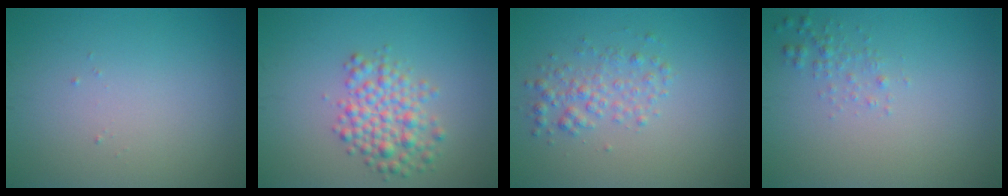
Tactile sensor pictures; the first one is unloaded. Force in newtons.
{"total": 3.9, "press": 3.9, "slide": 0.1}
{"total": 2.3, "press": 2.3, "slide": 0.1}
{"total": 1.1, "press": 1.1, "slide": 0.1}